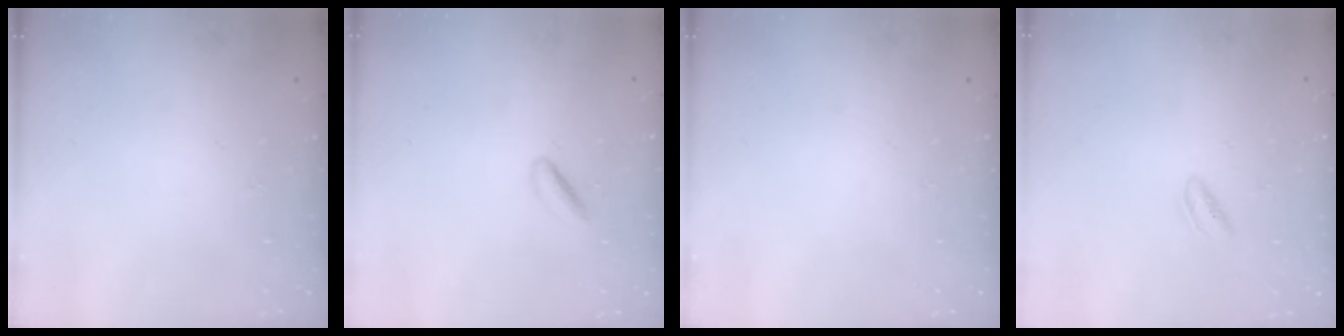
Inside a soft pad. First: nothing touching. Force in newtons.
{"total": 2.8, "press": 2.7, "slide": 0.8}
{"total": 0.0}
{"total": 2.5, "press": 2.4, "slide": 0.7}